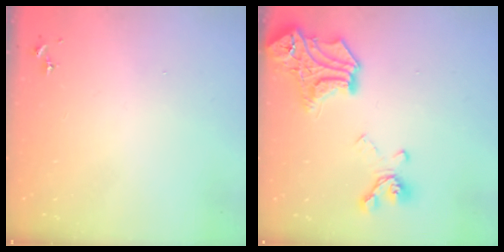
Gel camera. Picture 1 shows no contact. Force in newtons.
{"total": 19.9, "press": 19.9, "slide": 0.9}